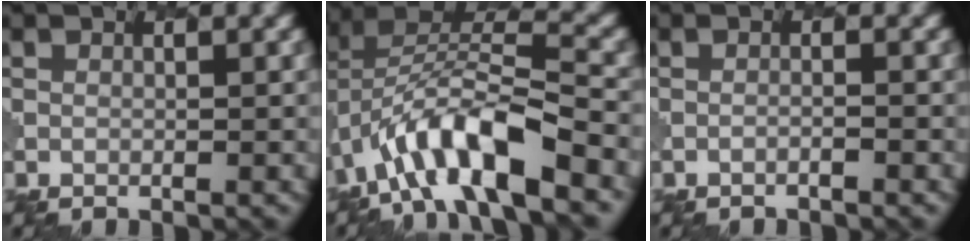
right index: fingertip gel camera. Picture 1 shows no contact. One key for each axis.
{"total": 10.1, "fx": -4.9, "fy": 3.6, "fz": 8.1, "tx": -0.140, "ty": 0.017, "tz": -0.090}
{"total": 0.7, "fx": -0.6, "fy": 0.2, "fz": 0.4, "tx": -0.001, "ty": 0.000, "tz": -0.015}